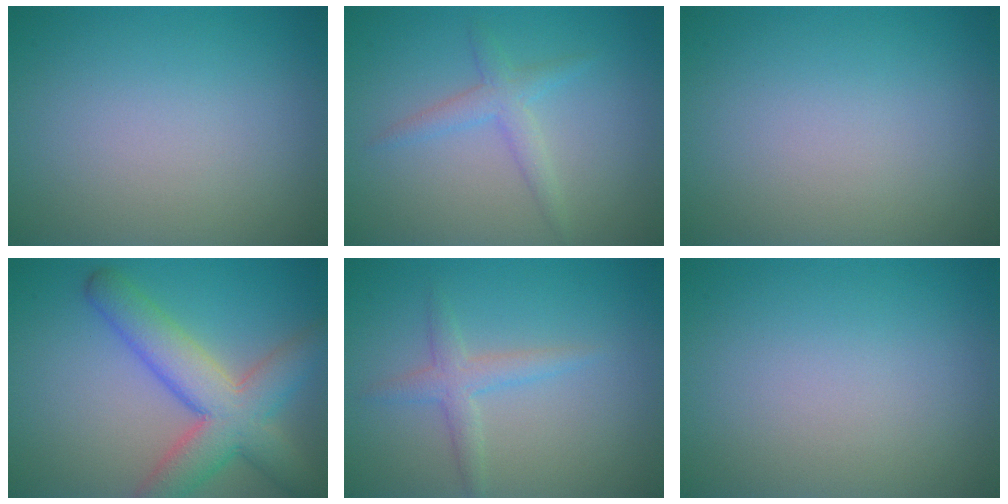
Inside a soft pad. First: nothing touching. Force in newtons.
{"total": 2.1, "press": 2.1, "slide": 0.3}
{"total": 0.0}
{"total": 7.5, "press": 7.5, "slide": 0.4}
{"total": 2.1, "press": 2.1, "slide": 0.1}
{"total": 0.0}